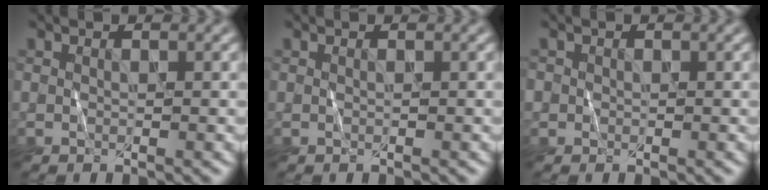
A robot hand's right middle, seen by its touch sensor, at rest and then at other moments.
{"total": 0.0}
{"total": 0.8, "force": [-0.2, 0.8, -0.1], "torque": [0.011, -0.001, -0.005]}